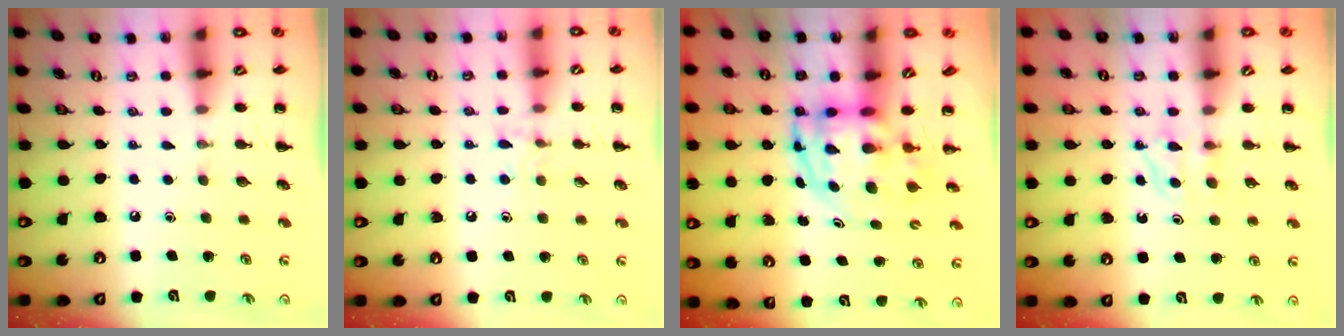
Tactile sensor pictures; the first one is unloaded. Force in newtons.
{"total": 6.9, "press": 6.6, "slide": 1.8}
{"total": 4.6, "press": 4.5, "slide": 0.9}
{"total": 5.1, "press": 5.0, "slide": 1.0}